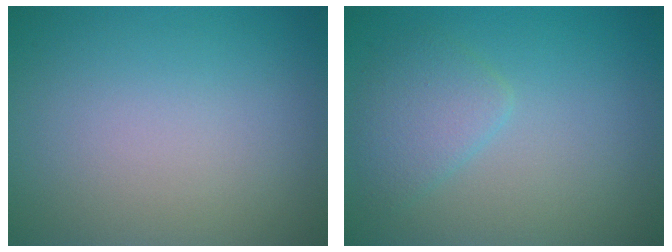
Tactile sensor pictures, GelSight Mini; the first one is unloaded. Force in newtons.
{"total": 2.5, "press": 2.5, "slide": 0.1}